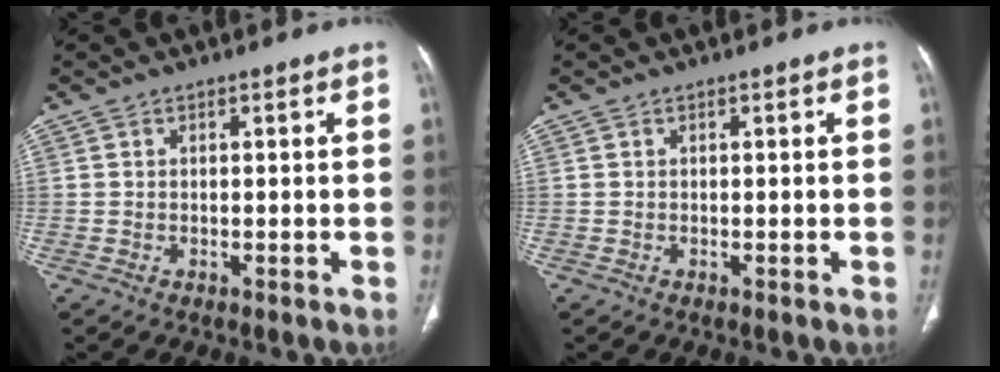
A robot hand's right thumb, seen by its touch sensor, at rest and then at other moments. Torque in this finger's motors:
{"motor_torque": [0.00, -0.01, 0.17, -0.04, 0.00]}